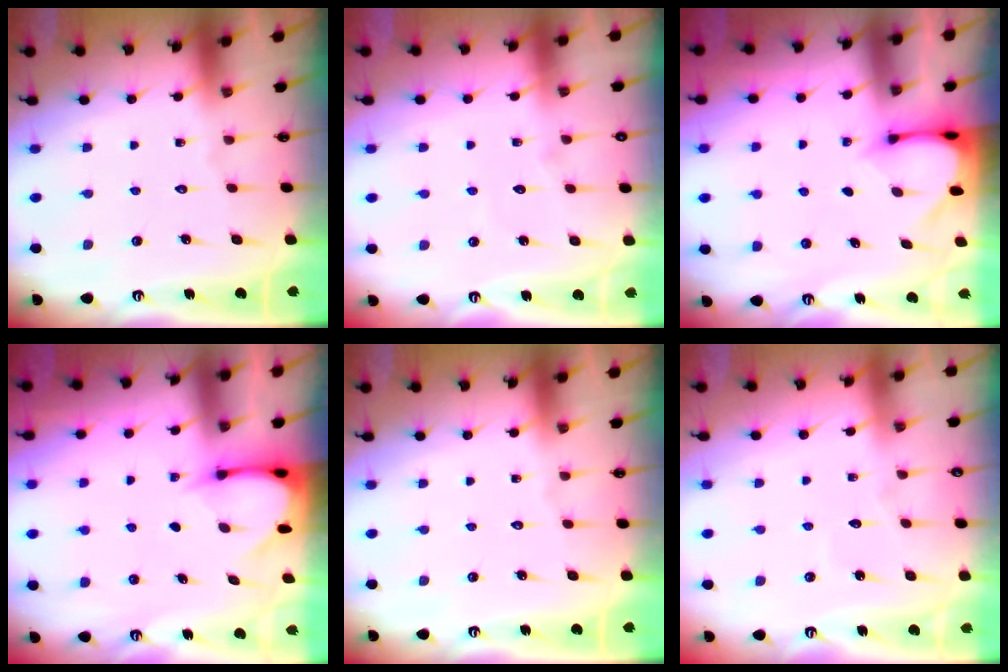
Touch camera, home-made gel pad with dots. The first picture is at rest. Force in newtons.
{"total": 4.3, "press": 4.3, "slide": 0.4}
{"total": 3.1, "press": 3.1, "slide": 0.3}
{"total": 3.4, "press": 3.4, "slide": 0.3}
{"total": 0.0}
{"total": 3.1, "press": 3.1, "slide": 0.3}